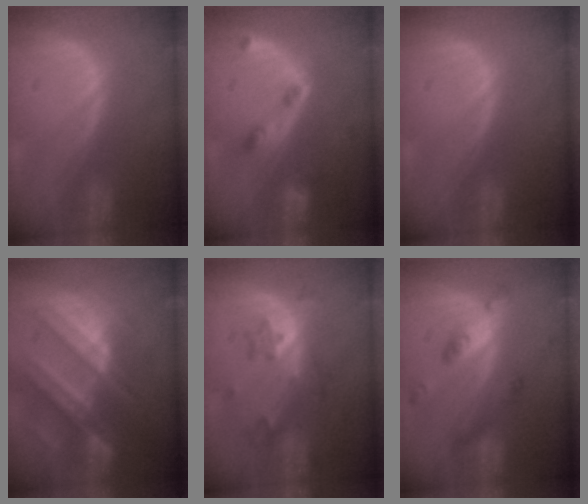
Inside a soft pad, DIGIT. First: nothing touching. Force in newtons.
{"total": 4.3, "press": 4.0, "slide": 1.6}
{"total": 0.0}
{"total": 10.8, "press": 9.6, "slide": 4.9}
{"total": 6.3, "press": 5.8, "slide": 2.5}
{"total": 6.0, "press": 5.3, "slide": 2.8}